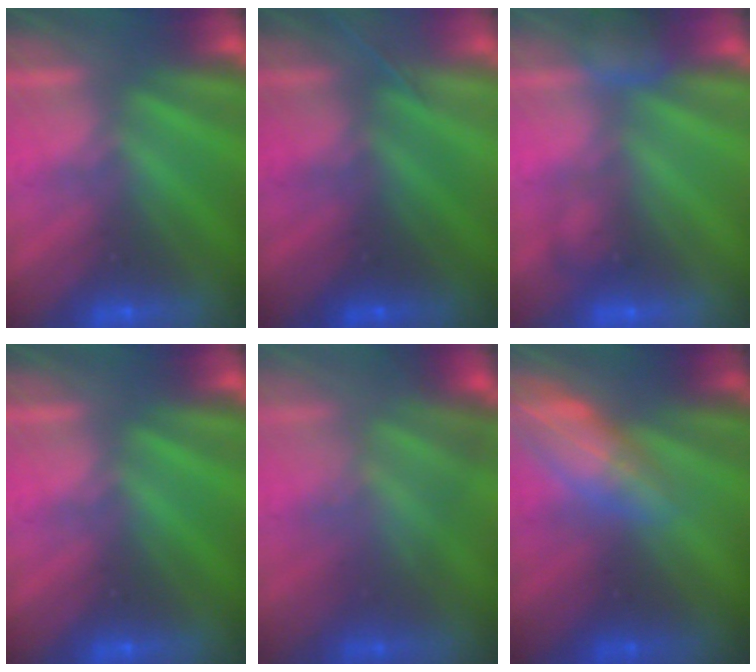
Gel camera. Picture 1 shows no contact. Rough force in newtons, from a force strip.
{"total": 1.4}
{"total": 2.5}
{"total": 0.0}
{"total": 3.4}
{"total": 2.6}